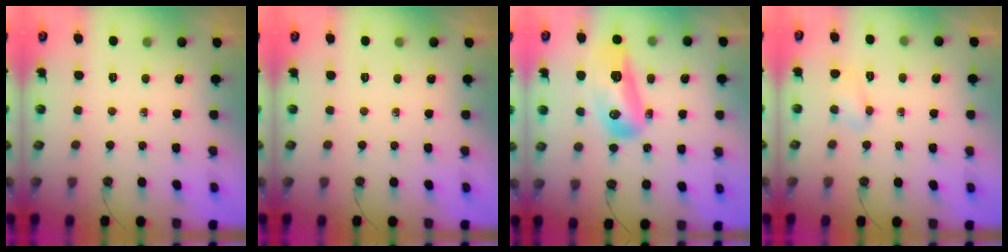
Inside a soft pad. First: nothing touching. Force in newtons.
{"total": 0.0}
{"total": 15.2, "press": 15.1, "slide": 2.0}
{"total": 3.9, "press": 3.9, "slide": 0.7}